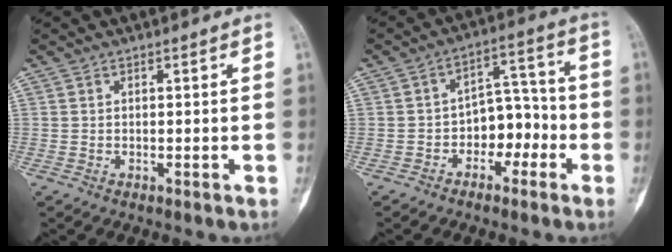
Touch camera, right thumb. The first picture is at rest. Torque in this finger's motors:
{"motor_torque": [-0.13, -0.11, 0.01, 0.06, -0.03]}